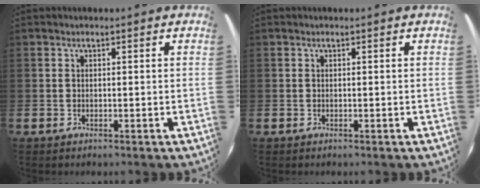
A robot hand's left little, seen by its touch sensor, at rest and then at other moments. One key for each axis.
{"total": 0.0}